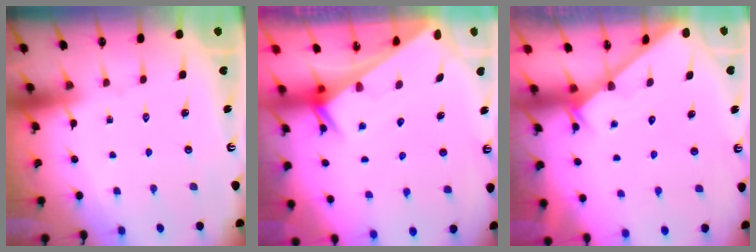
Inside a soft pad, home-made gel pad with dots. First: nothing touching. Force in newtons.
{"total": 2.5, "press": 2.5, "slide": 0.1}
{"total": 2.9, "press": 2.9, "slide": 0.3}